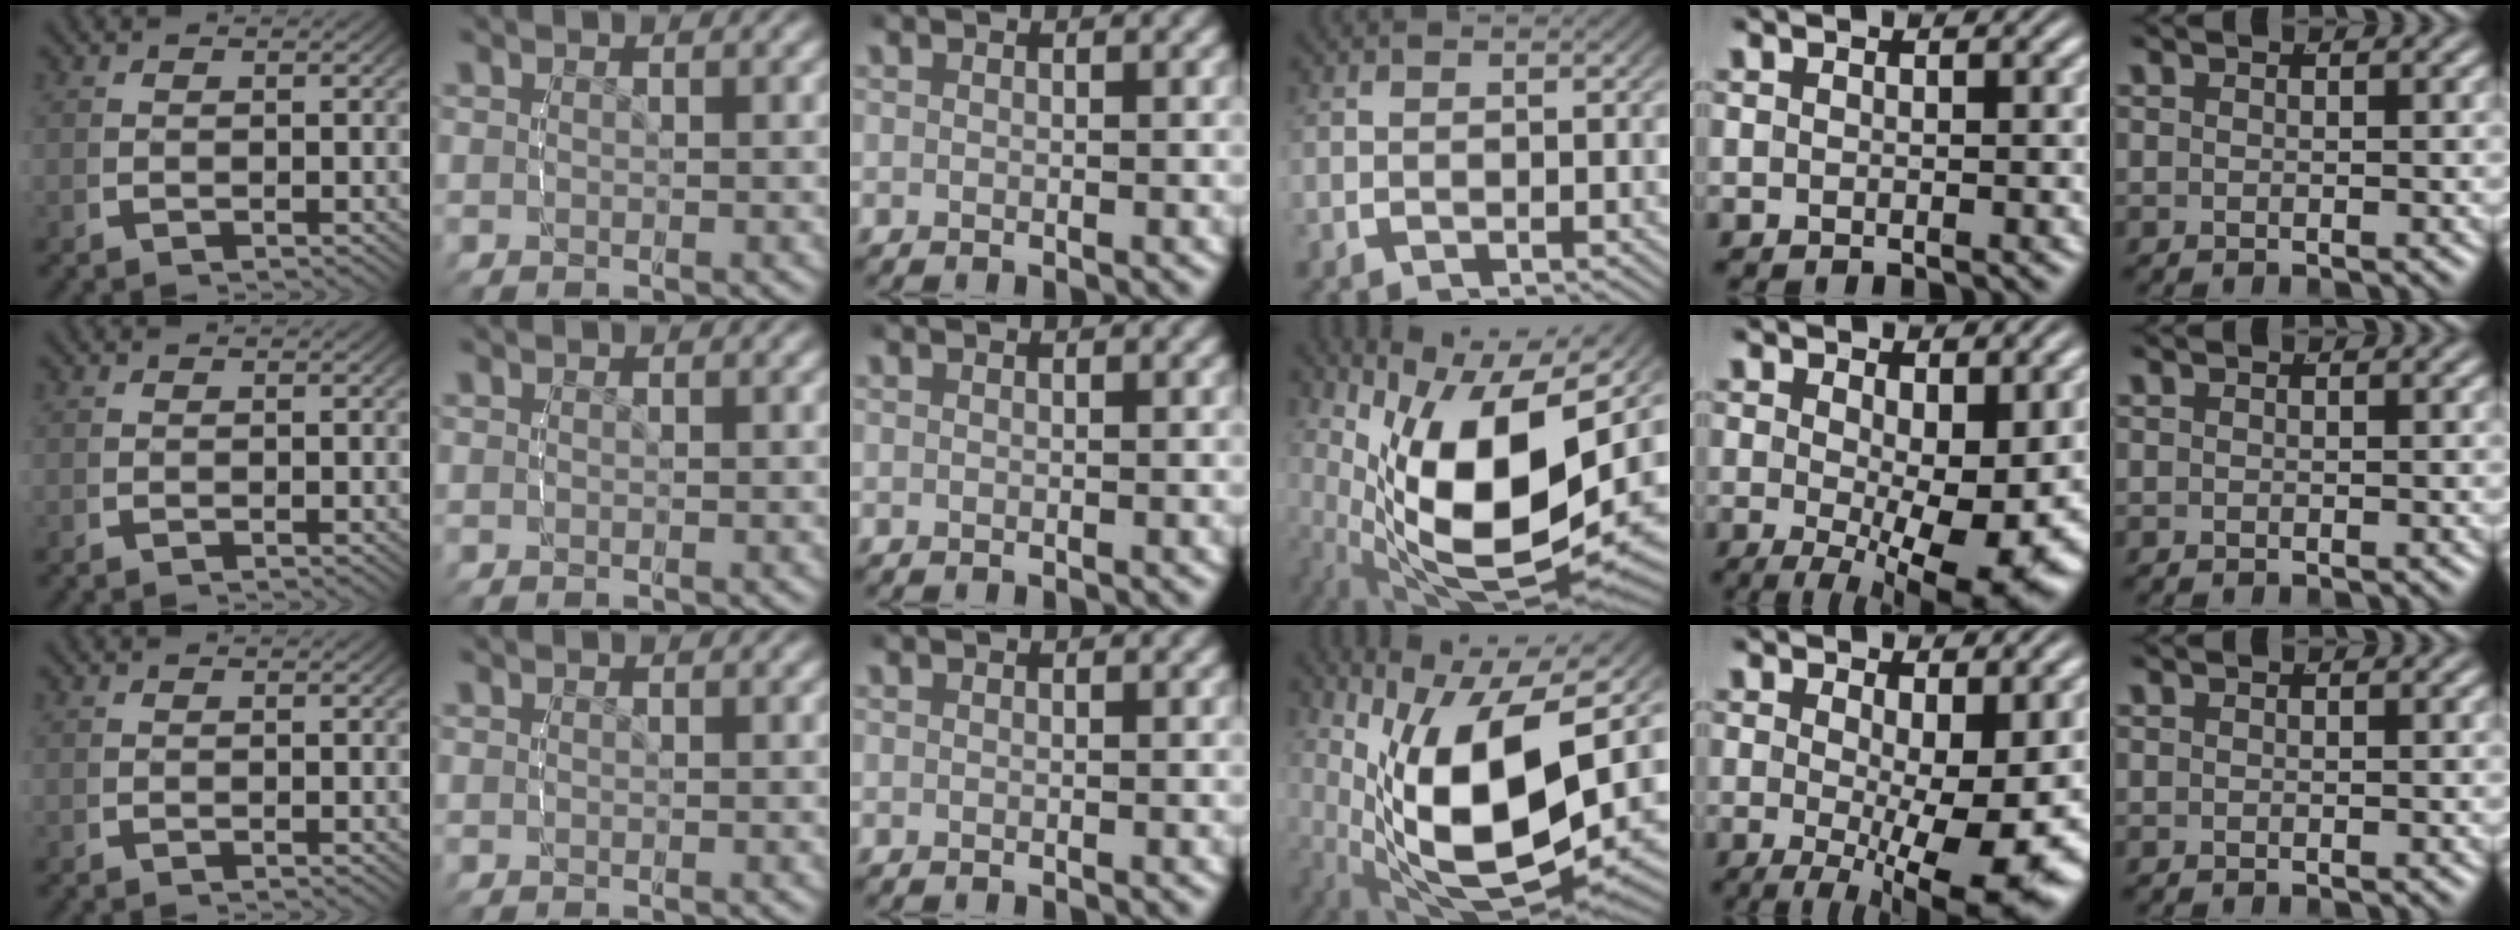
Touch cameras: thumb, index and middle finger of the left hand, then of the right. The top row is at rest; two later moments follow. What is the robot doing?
{"motion": "lift_and_place", "object": "glue stick"}